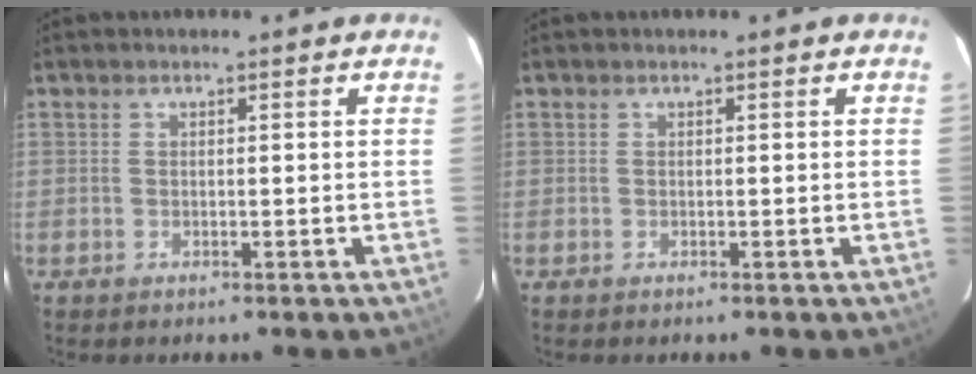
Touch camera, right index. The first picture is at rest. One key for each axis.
{"total": 0.0}